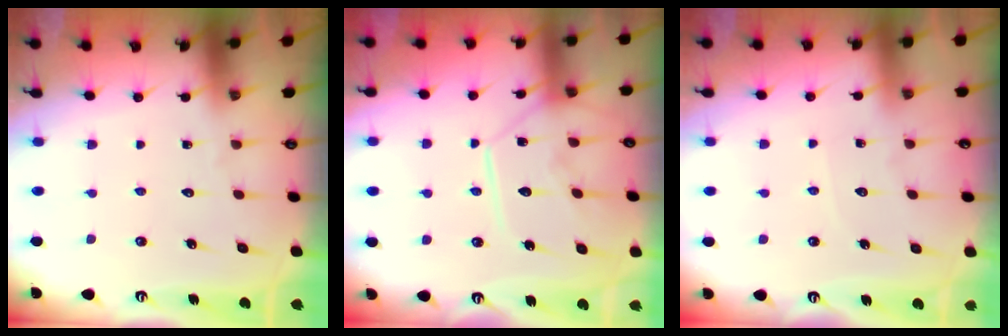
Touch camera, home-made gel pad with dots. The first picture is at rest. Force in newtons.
{"total": 11.4, "press": 11.3, "slide": 1.2}
{"total": 2.5, "press": 2.4, "slide": 0.4}